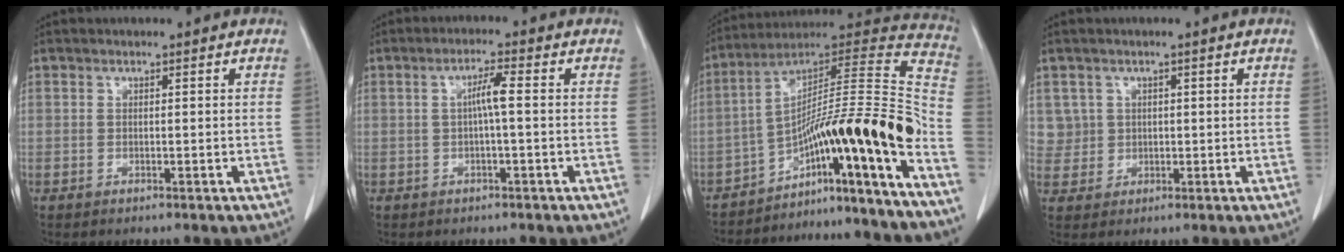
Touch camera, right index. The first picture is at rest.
{"total": 3.2, "force": [0.2, 0.1, 3.1], "torque": [-0.056, 0.008, 0.001]}
{"total": 21.8, "force": [-13.7, -0.7, 17.0], "torque": [-0.225, 0.032, -0.227]}
{"total": 3.5, "force": [1.2, 3.3, -0.2], "torque": [0.020, 0.005, 0.022]}